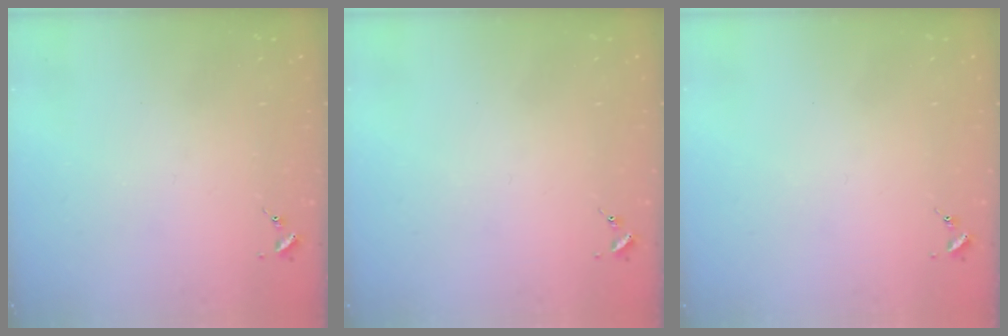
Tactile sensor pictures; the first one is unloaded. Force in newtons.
{"total": 0.0}
{"total": 0.0}